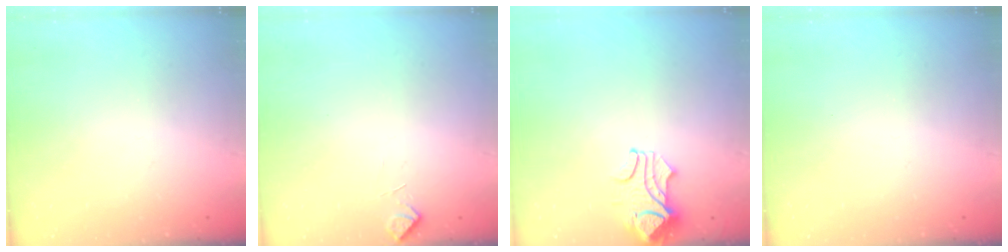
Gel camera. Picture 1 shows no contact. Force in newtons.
{"total": 2.2, "press": 2.0, "slide": 0.9}
{"total": 1.5, "press": 1.5, "slide": 0.5}
{"total": 0.0}